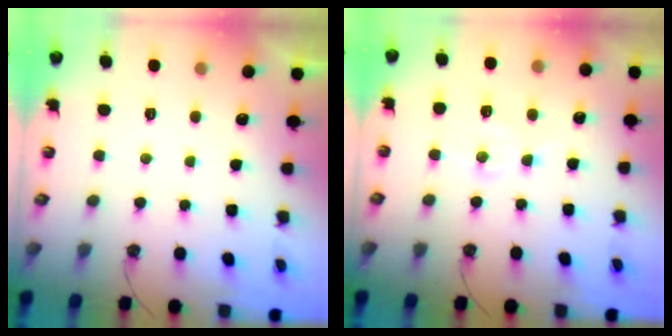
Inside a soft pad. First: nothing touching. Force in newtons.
{"total": 9.1, "press": 9.1, "slide": 0.7}